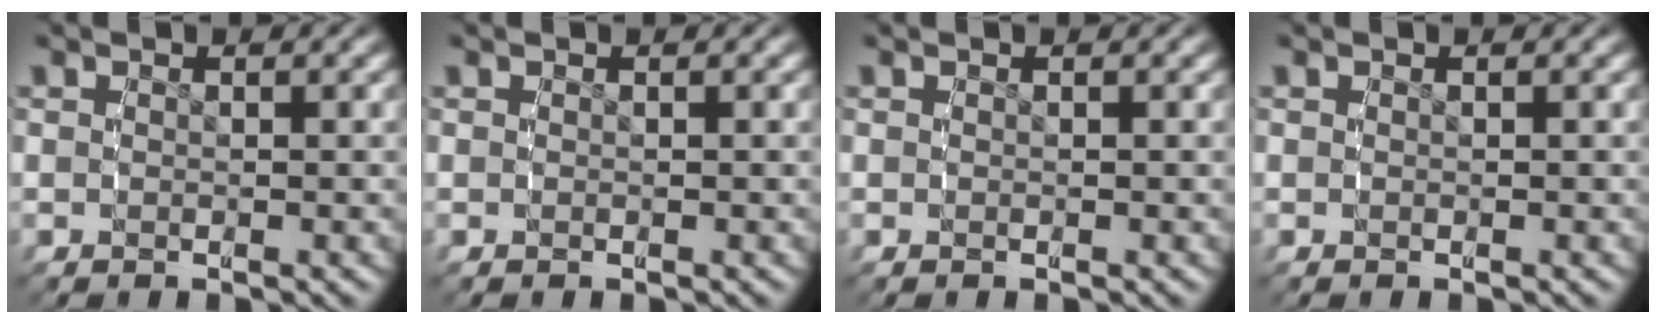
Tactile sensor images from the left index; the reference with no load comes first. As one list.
[{"total": 0.0}, {"total": 0.0}, {"total": 0.0}]